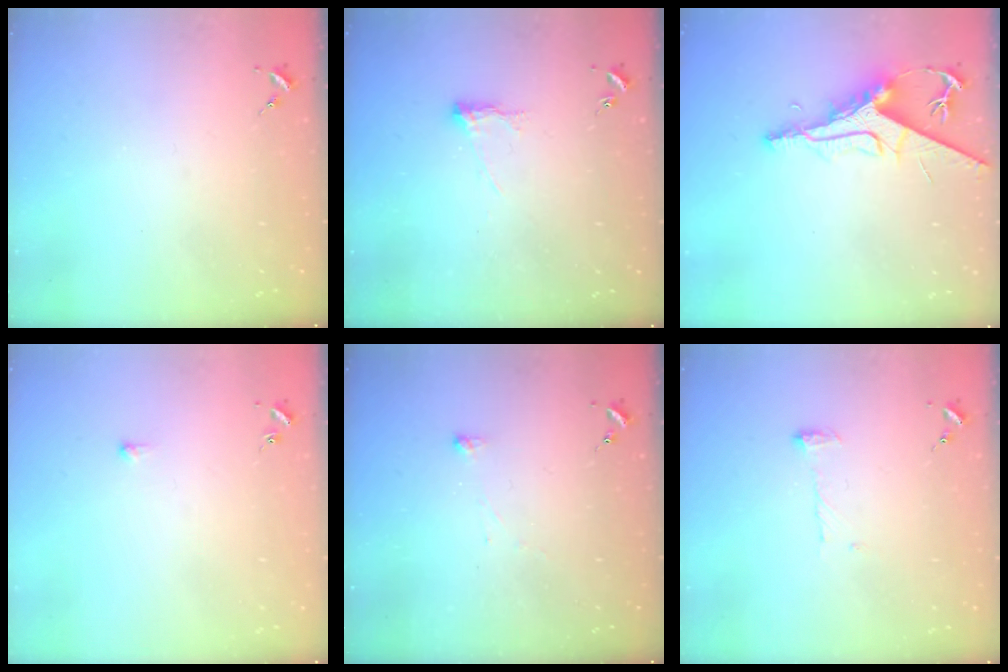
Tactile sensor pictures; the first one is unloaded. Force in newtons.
{"total": 5.7, "press": 5.6, "slide": 0.9}
{"total": 10.5, "press": 10.4, "slide": 1.1}
{"total": 2.9, "press": 2.8, "slide": 0.6}
{"total": 2.9, "press": 2.9, "slide": 0.3}
{"total": 6.6, "press": 6.6, "slide": 0.3}